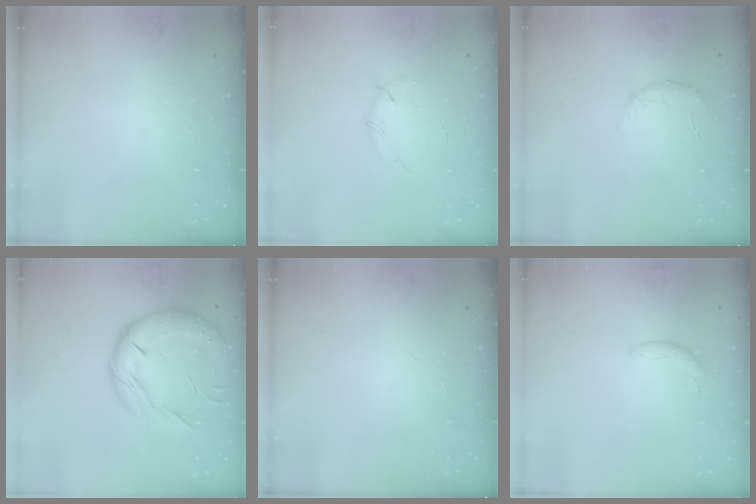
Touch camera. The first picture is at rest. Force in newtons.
{"total": 3.0, "press": 2.9, "slide": 0.8}
{"total": 8.3, "press": 8.1, "slide": 1.7}
{"total": 17.8, "press": 17.6, "slide": 2.9}
{"total": 0.0}
{"total": 5.8, "press": 5.7, "slide": 0.7}